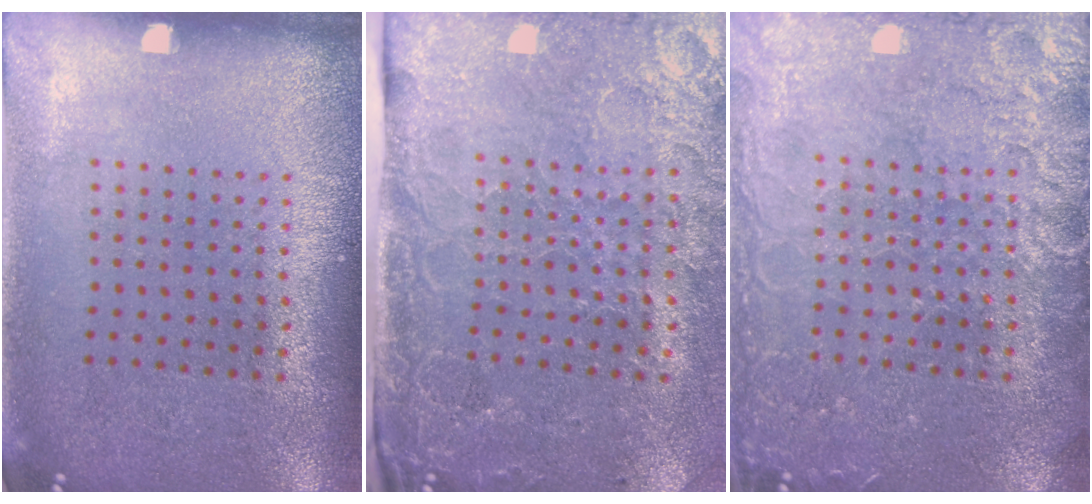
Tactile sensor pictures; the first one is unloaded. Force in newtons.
{"total": 4.6, "press": 3.7, "slide": 2.7}
{"total": 5.4, "press": 5.4, "slide": 0.7}